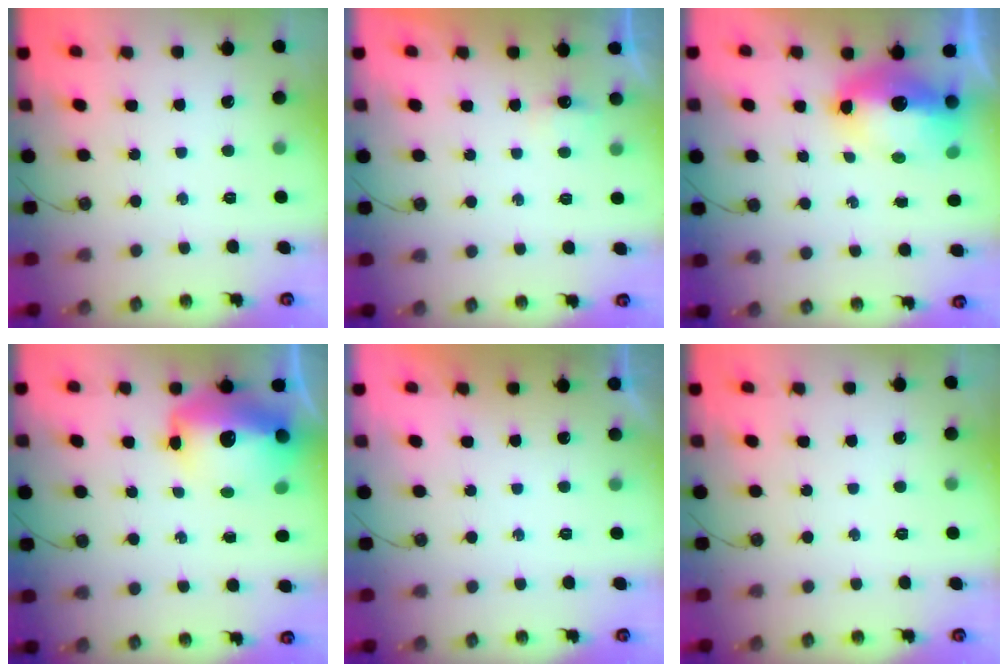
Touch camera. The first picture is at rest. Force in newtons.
{"total": 3.2, "press": 3.2, "slide": 0.5}
{"total": 12.3, "press": 12.2, "slide": 1.3}
{"total": 19.6, "press": 19.4, "slide": 2.2}
{"total": 0.0}
{"total": 0.0}